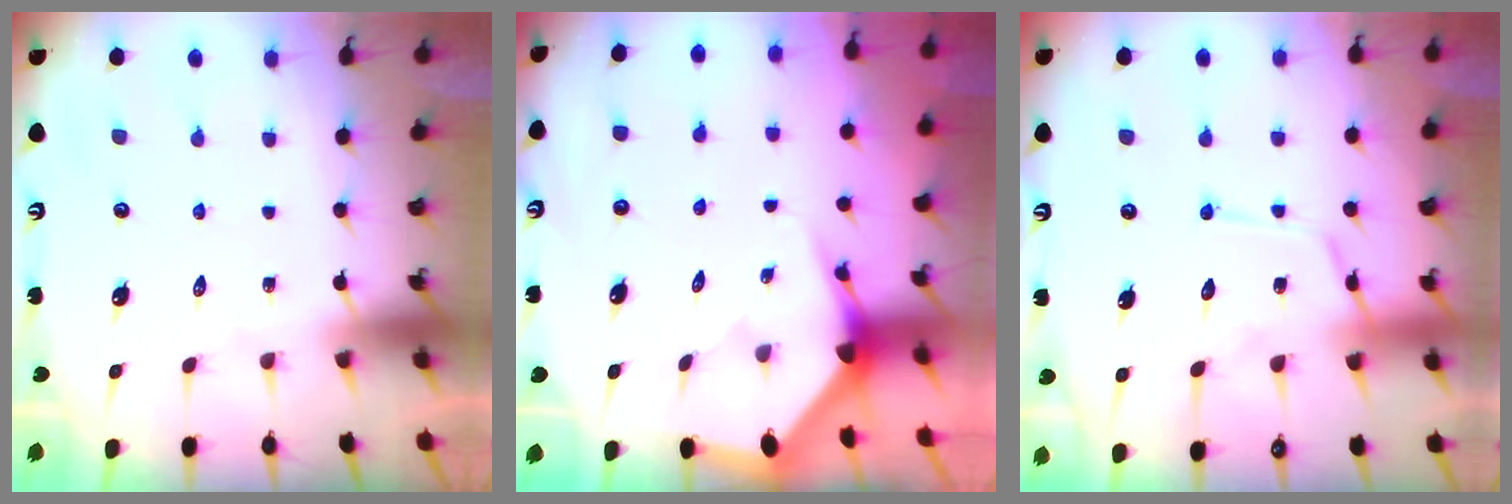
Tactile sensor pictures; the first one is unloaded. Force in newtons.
{"total": 3.2, "press": 3.2, "slide": 0.2}
{"total": 12.9, "press": 12.9, "slide": 1.0}